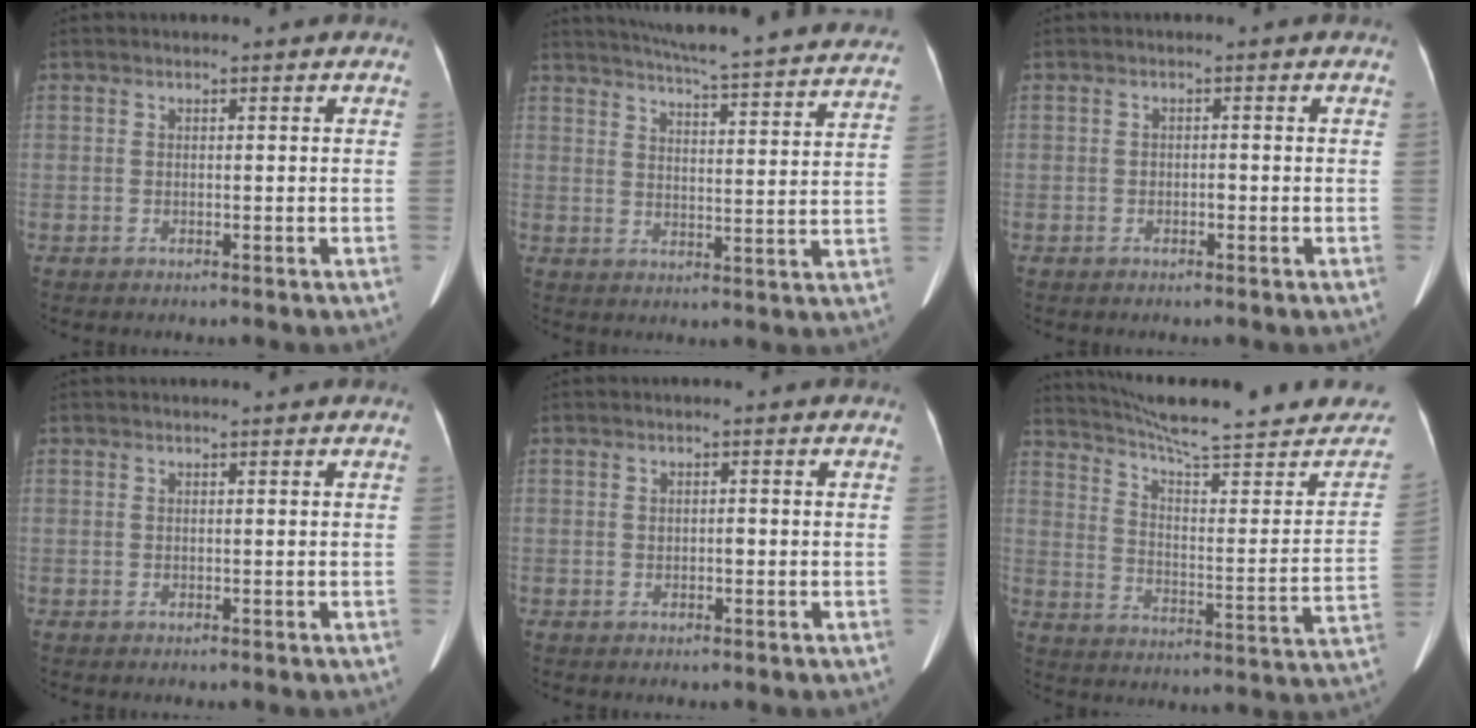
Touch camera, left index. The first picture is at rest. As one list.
[{"total": 28.4, "force": [26.2, 1.7, 10.9], "torque": [-0.169, -0.056, 0.315]}, {"total": 0.8, "force": [-0.5, 0.4, 0.5], "torque": [-0.008, 0.002, -0.008]}, {"total": 0.7, "force": [0.6, 0.0, 0.3], "torque": [-0.008, 0.017, 0.011]}, {"total": 0.8, "force": [-0.2, 0.5, 0.6], "torque": [-0.012, 0.001, -0.002]}, {"total": 25.0, "force": [22.4, 2.0, 11.0], "torque": [-0.162, -0.058, 0.297]}]